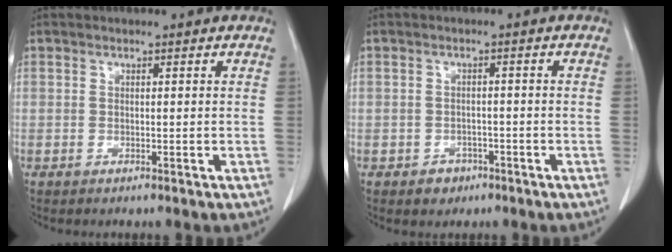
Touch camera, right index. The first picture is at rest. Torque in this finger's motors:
{"motor_torque": [-0.09, -0.05, -0.11, -0.08]}